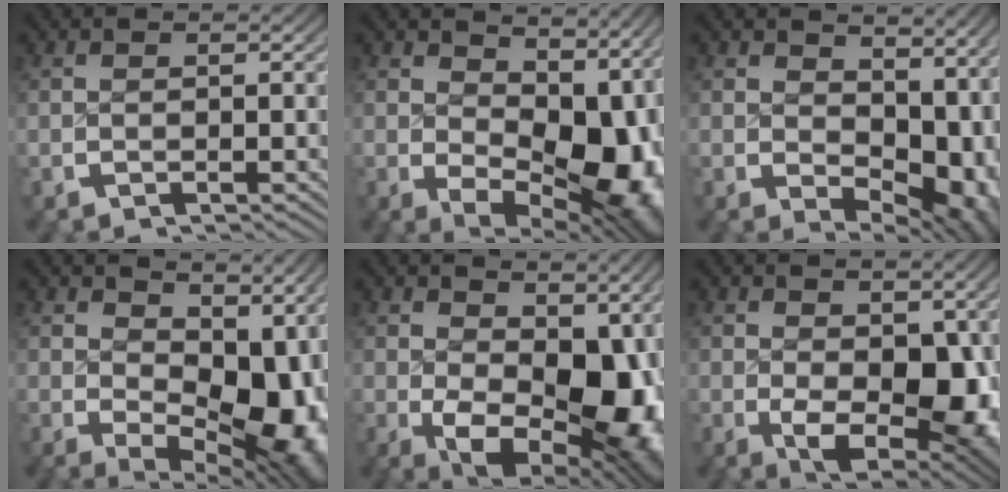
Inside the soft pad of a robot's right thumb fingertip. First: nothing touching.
{"total": 12.1, "force": [-0.5, 7.4, 9.6], "torque": [-0.142, -0.051, 0.023]}
{"total": 7.1, "force": [0.4, 4.3, 5.6], "torque": [-0.081, -0.040, 0.030]}
{"total": 10.9, "force": [-0.1, 6.4, 8.8], "torque": [-0.125, -0.045, 0.026]}
{"total": 13.4, "force": [-1.9, 8.5, 10.1], "torque": [-0.171, -0.066, 0.007]}
{"total": 9.6, "force": [-1.5, 6.1, 7.3], "torque": [-0.130, -0.061, 0.013]}